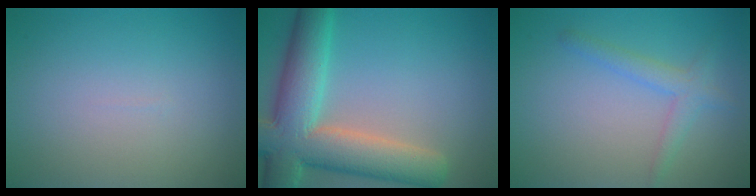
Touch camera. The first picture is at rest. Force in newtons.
{"total": 10.2, "press": 10.2, "slide": 0.9}
{"total": 2.2, "press": 2.2, "slide": 0.1}